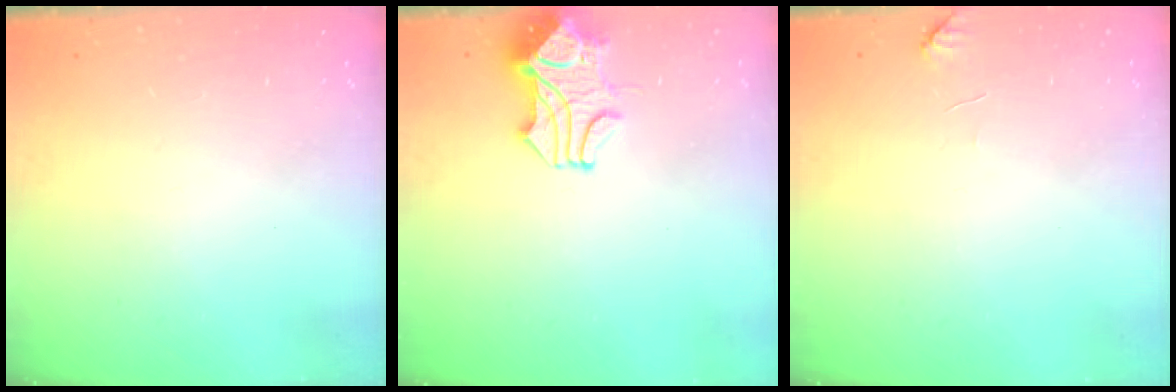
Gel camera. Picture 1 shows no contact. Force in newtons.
{"total": 2.3, "press": 2.0, "slide": 1.1}
{"total": 2.2, "press": 2.2, "slide": 0.5}